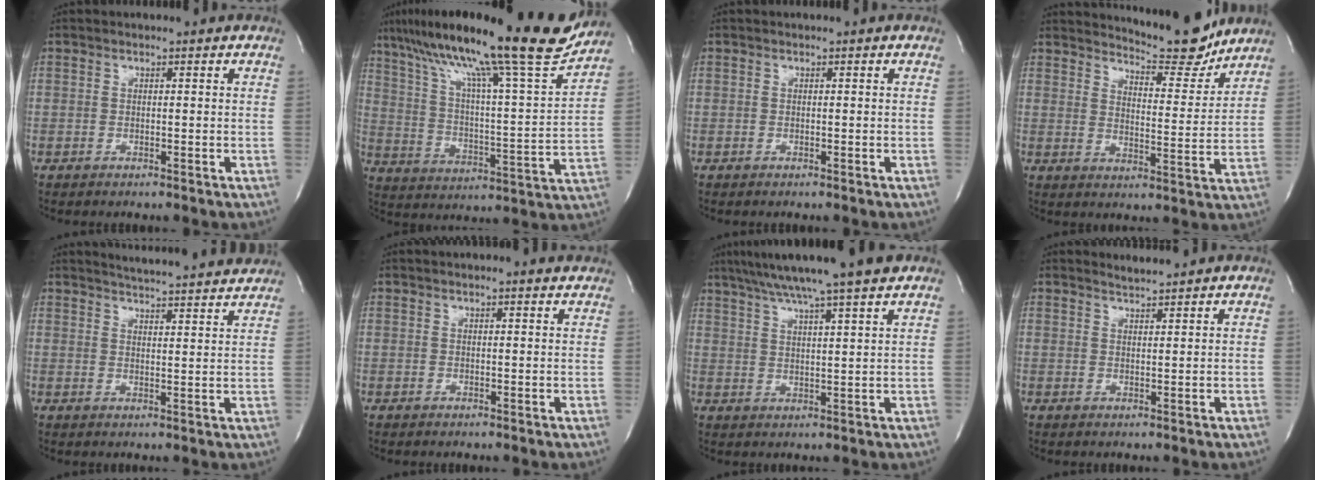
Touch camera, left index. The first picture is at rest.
{"total": 24.9, "force": [19.5, 0.4, 15.4], "torque": [-0.260, -0.011, 0.294]}
{"total": 0.0}
{"total": 9.7, "force": [9.4, 1.0, 2.3], "torque": [-0.035, -0.031, 0.129]}
{"total": 12.3, "force": [11.7, -0.1, 3.7], "torque": [-0.059, -0.010, 0.144]}
{"total": 2.3, "force": [2.1, 0.2, 1.0], "torque": [-0.019, 0.009, 0.020]}
{"total": 12.1, "force": [9.7, -1.1, 7.2], "torque": [-0.121, 0.011, 0.140]}
{"total": 1.4, "force": [1.3, -0.4, -0.1], "torque": [-0.001, -0.005, 0.029]}